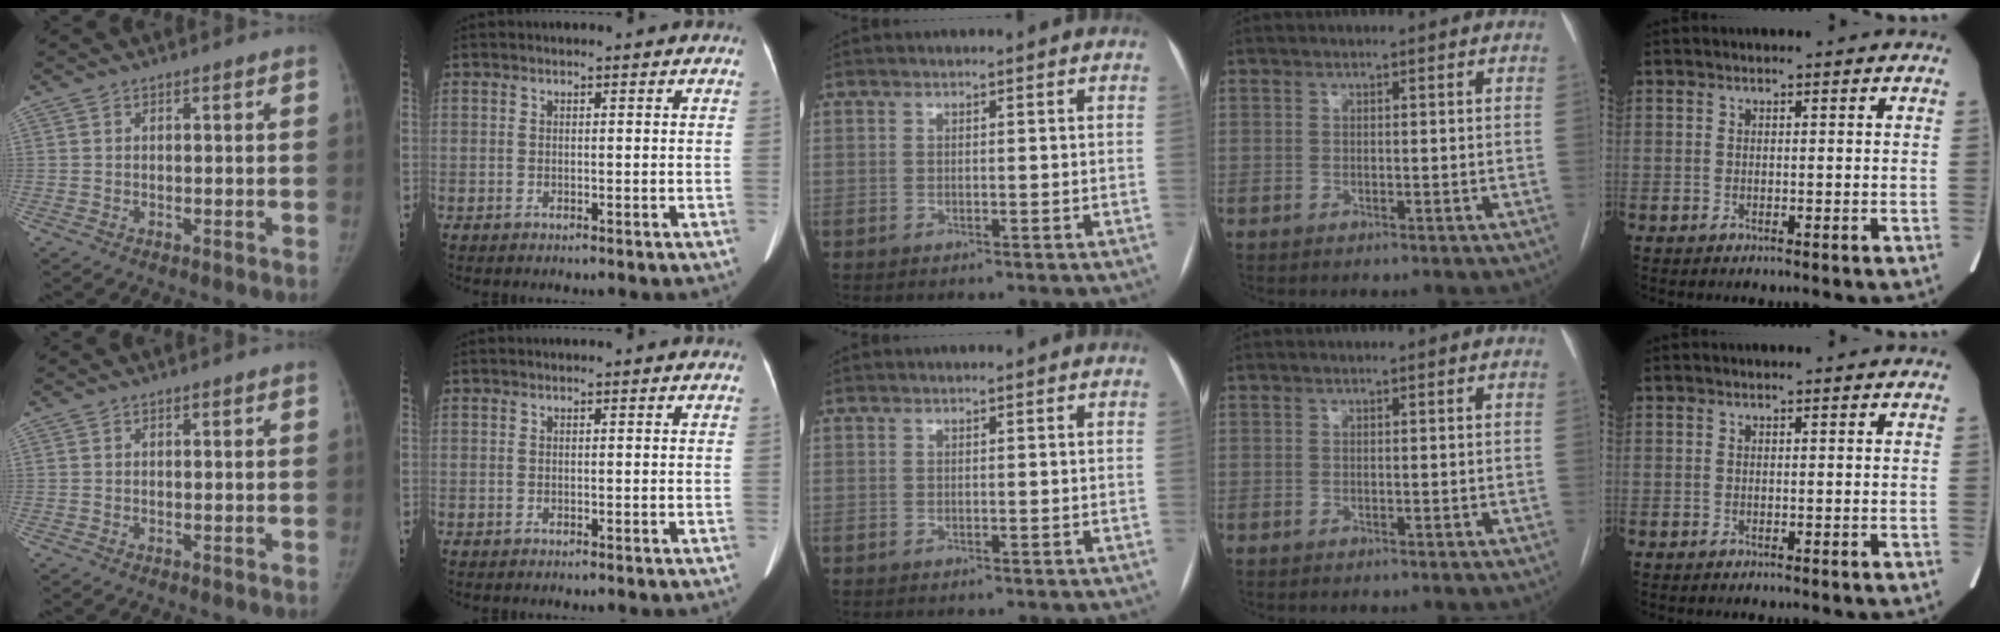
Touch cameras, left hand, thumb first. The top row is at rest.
{}